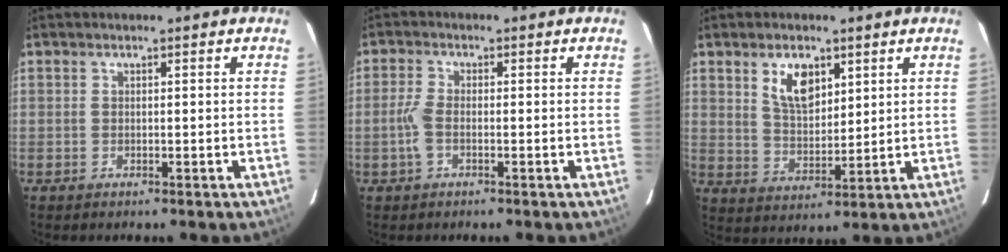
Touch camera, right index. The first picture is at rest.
{"total": 3.2, "force": [-1.1, 1.3, 2.7], "torque": [-0.069, 0.003, -0.023]}
{"total": 7.7, "force": [3.8, 4.1, 5.3], "torque": [-0.093, 0.005, 0.078]}